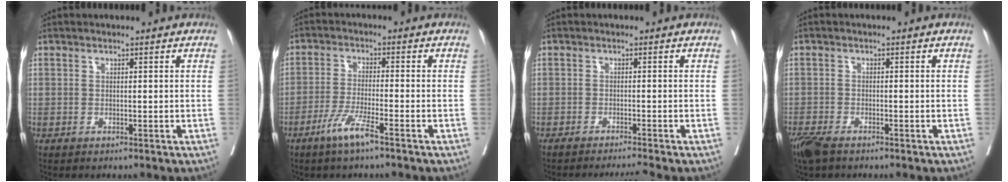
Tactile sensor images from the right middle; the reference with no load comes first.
{"total": 5.3, "force": [-3.4, -0.1, 4.1], "torque": [-0.082, -0.008, -0.070]}
{"total": 3.4, "force": [-2.9, -1.2, 1.0], "torque": [-0.011, -0.005, -0.048]}
{"total": 4.3, "force": [-3.3, 1.3, 2.4], "torque": [-0.050, -0.010, -0.062]}